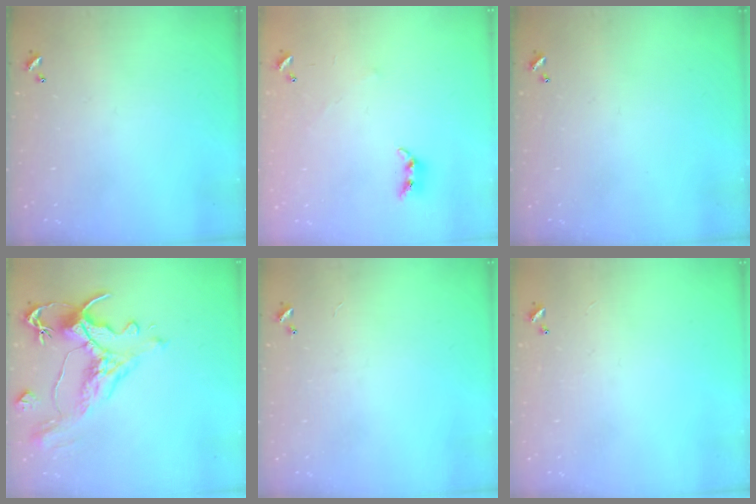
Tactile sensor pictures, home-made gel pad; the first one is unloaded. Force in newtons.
{"total": 5.0, "press": 4.9, "slide": 0.2}
{"total": 0.0}
{"total": 1.6, "press": 0.7, "slide": 1.4}
{"total": 2.4, "press": 2.4, "slide": 0.3}
{"total": 1.0, "press": 0.9, "slide": 0.5}